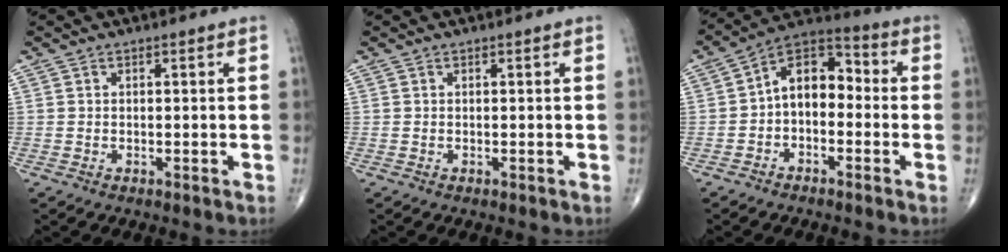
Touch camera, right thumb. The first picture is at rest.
{"total": 0.0}
{"total": 10.2, "force": [-1.0, 6.7, 7.6], "torque": [-0.092, 0.043, -0.038]}